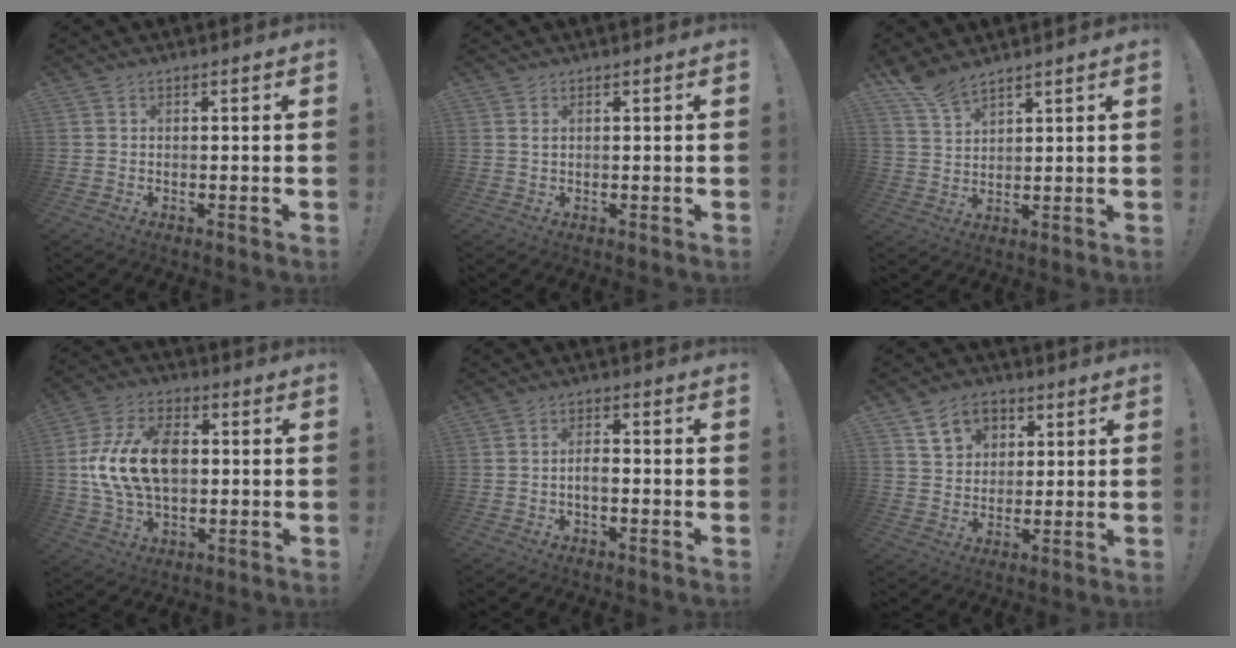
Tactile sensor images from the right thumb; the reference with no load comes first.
{"total": 1.1, "force": [0.6, 0.2, 0.9], "torque": [-0.021, 0.001, 0.011]}
{"total": 6.4, "force": [5.8, 1.3, 2.4], "torque": [-0.047, -0.036, 0.107]}
{"total": 18.6, "force": [0.6, 12.3, 14.0], "torque": [-0.244, 0.010, 0.013]}
{"total": 3.2, "force": [-0.9, 1.4, 2.8], "torque": [-0.055, 0.001, -0.018]}
{"total": 10.2, "force": [4.9, 7.8, 4.3], "torque": [-0.057, -0.015, 0.095]}